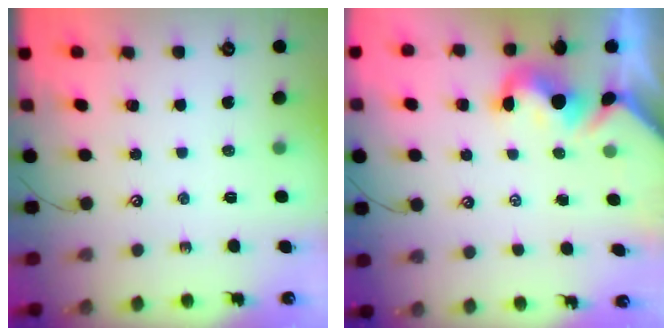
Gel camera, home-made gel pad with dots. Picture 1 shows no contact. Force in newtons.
{"total": 1.4, "press": 1.2, "slide": 0.7}